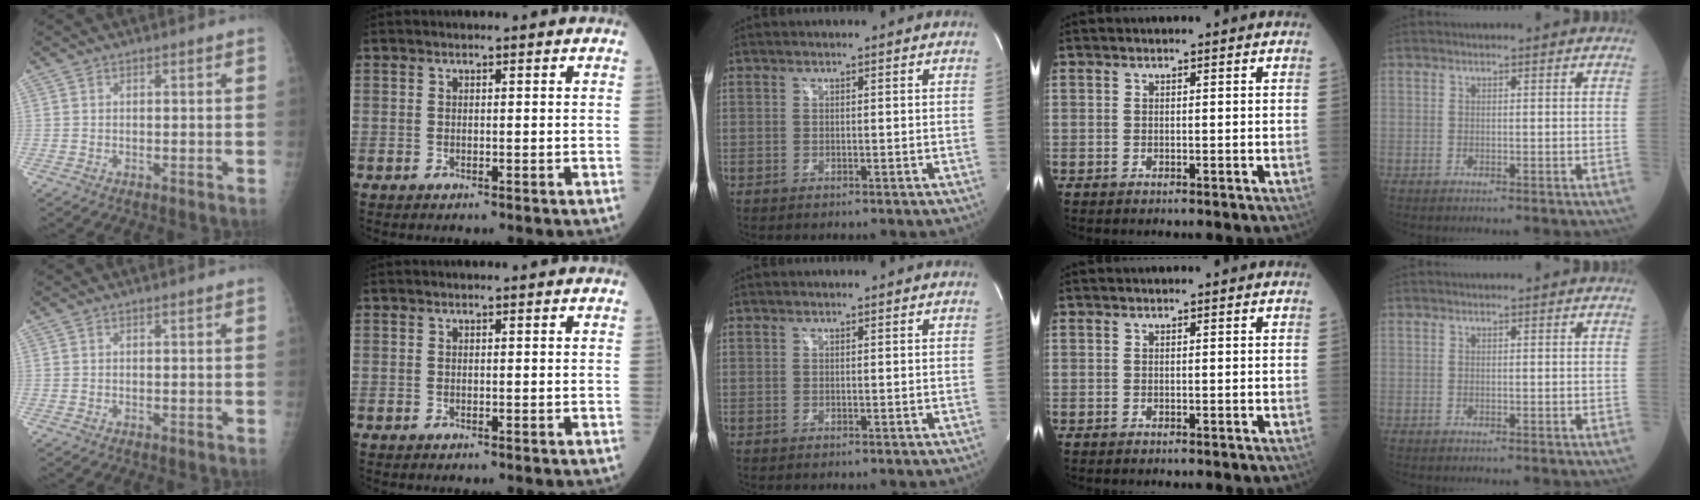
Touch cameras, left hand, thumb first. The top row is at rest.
{}